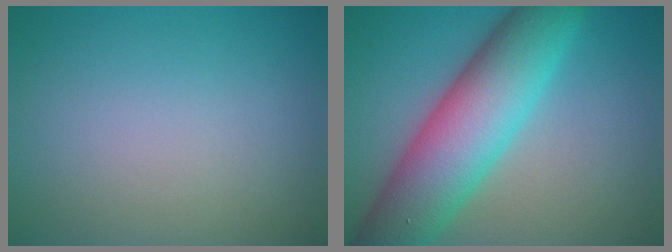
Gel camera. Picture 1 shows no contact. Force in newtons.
{"total": 10.6, "press": 10.6, "slide": 0.2}